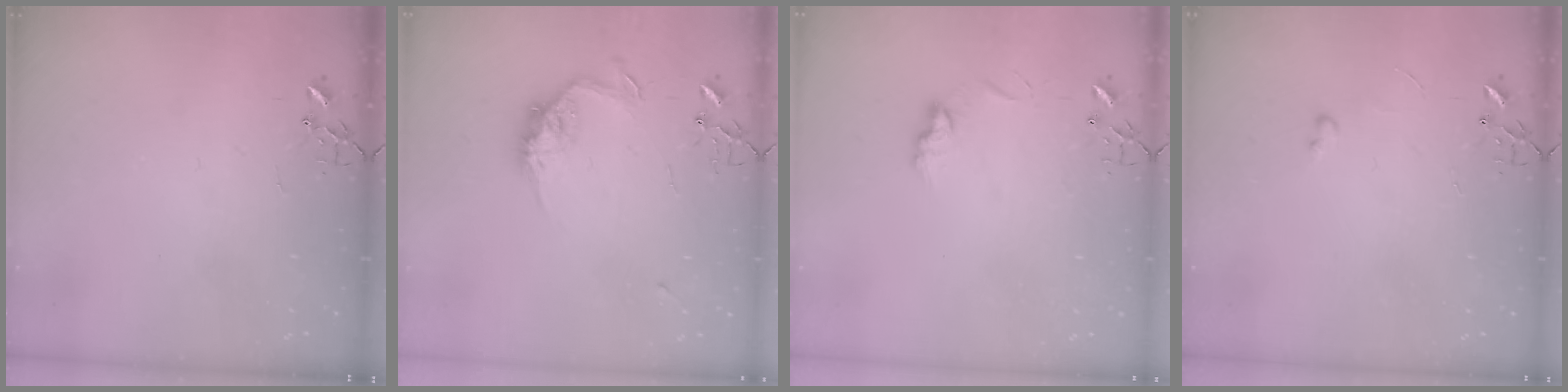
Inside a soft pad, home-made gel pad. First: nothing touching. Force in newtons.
{"total": 10.9, "press": 10.9, "slide": 0.5}
{"total": 7.6, "press": 7.6, "slide": 0.7}
{"total": 2.6, "press": 2.6, "slide": 0.4}